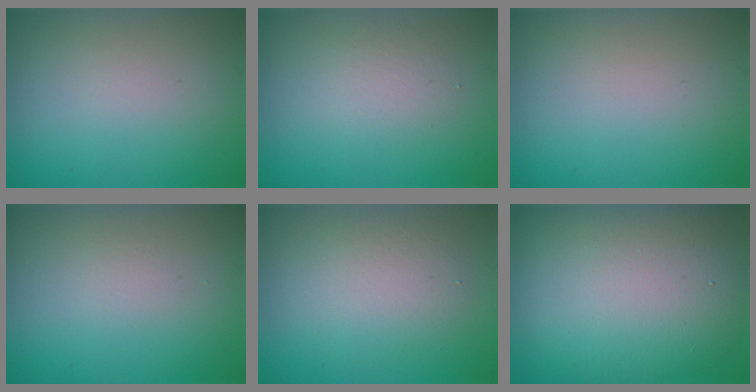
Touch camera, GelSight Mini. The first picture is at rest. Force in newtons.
{"total": 2.1, "press": 2.1, "slide": 0.1}
{"total": 0.0}
{"total": 0.0}
{"total": 3.8, "press": 3.8, "slide": 0.3}
{"total": 13.4, "press": 13.3, "slide": 0.8}